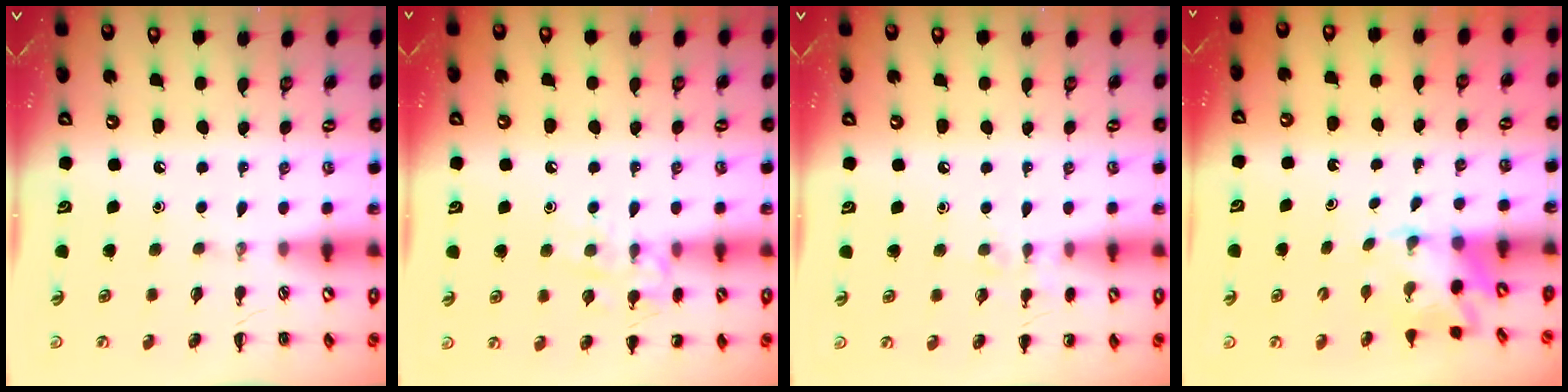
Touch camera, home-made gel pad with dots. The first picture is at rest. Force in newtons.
{"total": 10.3, "press": 10.2, "slide": 1.4}
{"total": 5.9, "press": 5.6, "slide": 1.8}
{"total": 2.6, "press": 2.4, "slide": 1.1}